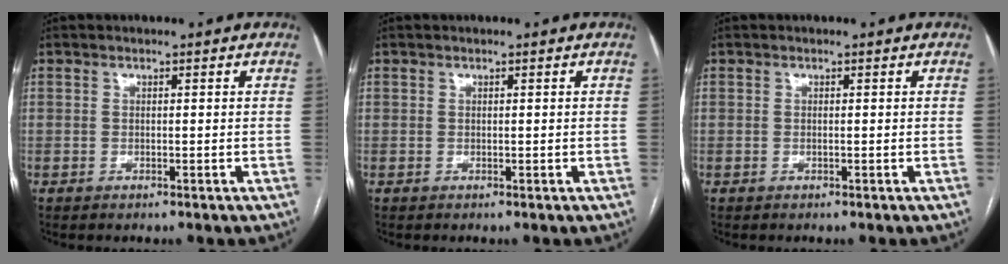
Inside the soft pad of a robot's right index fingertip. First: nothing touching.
{"total": 0.0}
{"total": 0.0}